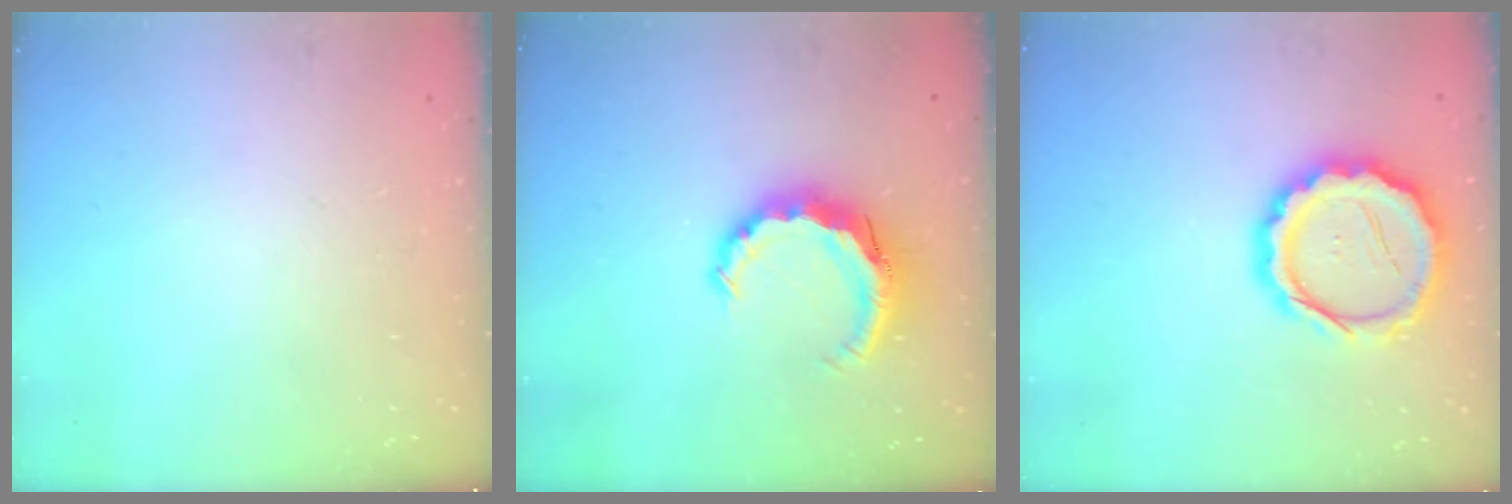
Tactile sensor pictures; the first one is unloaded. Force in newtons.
{"total": 8.6, "press": 8.5, "slide": 1.1}
{"total": 16.6, "press": 16.3, "slide": 3.3}